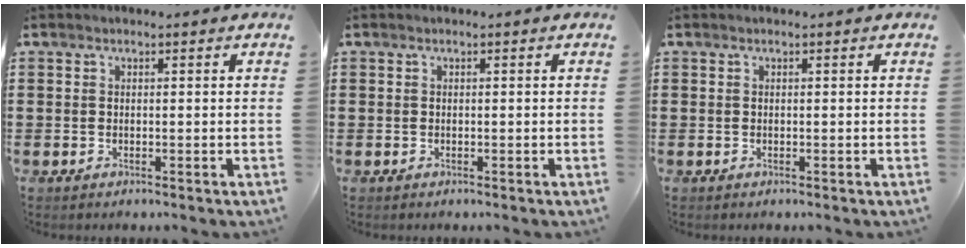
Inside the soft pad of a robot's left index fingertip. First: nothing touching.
{"total": 0.0}
{"total": 0.0}